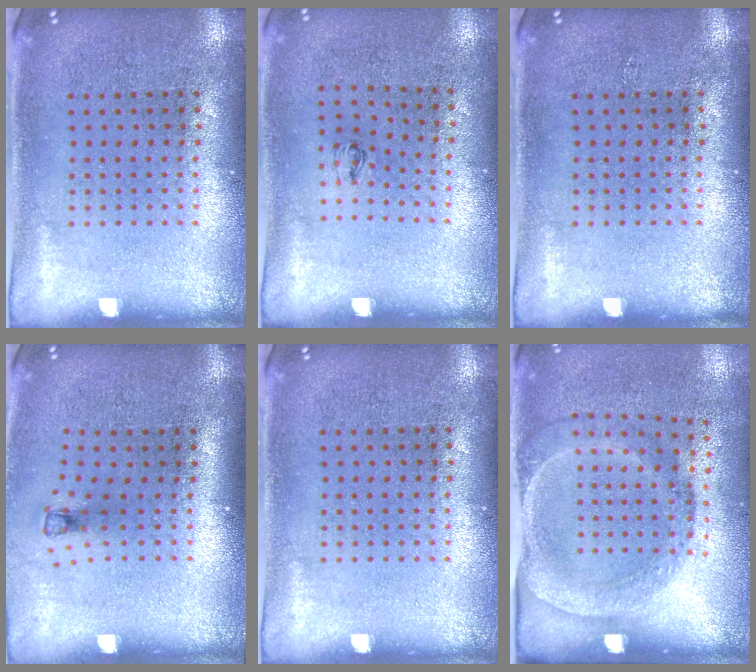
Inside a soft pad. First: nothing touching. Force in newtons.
{"total": 0.6, "press": 0.2, "slide": 0.5}
{"total": 0.0}
{"total": 0.7, "press": 0.4, "slide": 0.6}
{"total": 0.0}
{"total": 1.8, "press": 1.2, "slide": 1.4}